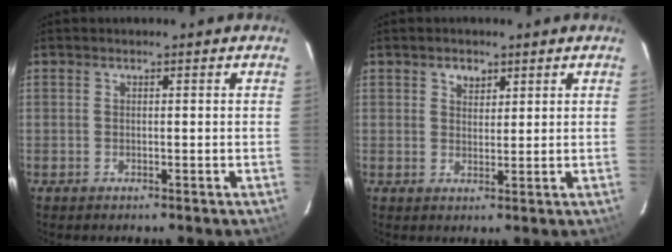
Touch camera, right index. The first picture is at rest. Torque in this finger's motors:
{"motor_torque": [0.02, 0.01, 0.05, 0.02]}